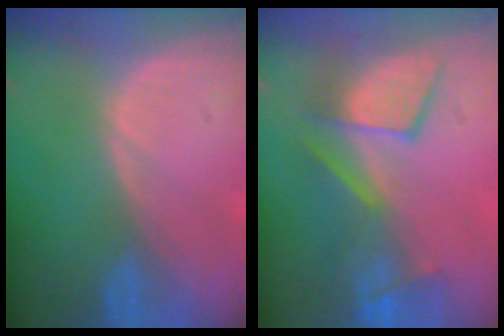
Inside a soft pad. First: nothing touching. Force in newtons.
{"total": 8.5, "press": 8.5, "slide": 0.2}